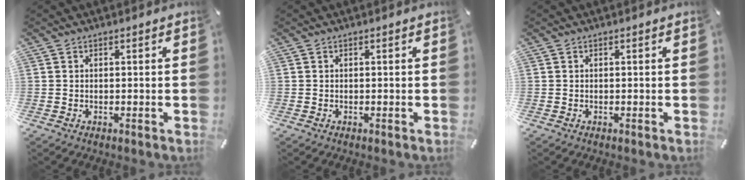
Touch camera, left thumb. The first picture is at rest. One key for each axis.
{"total": 0.0}
{"total": 0.0}